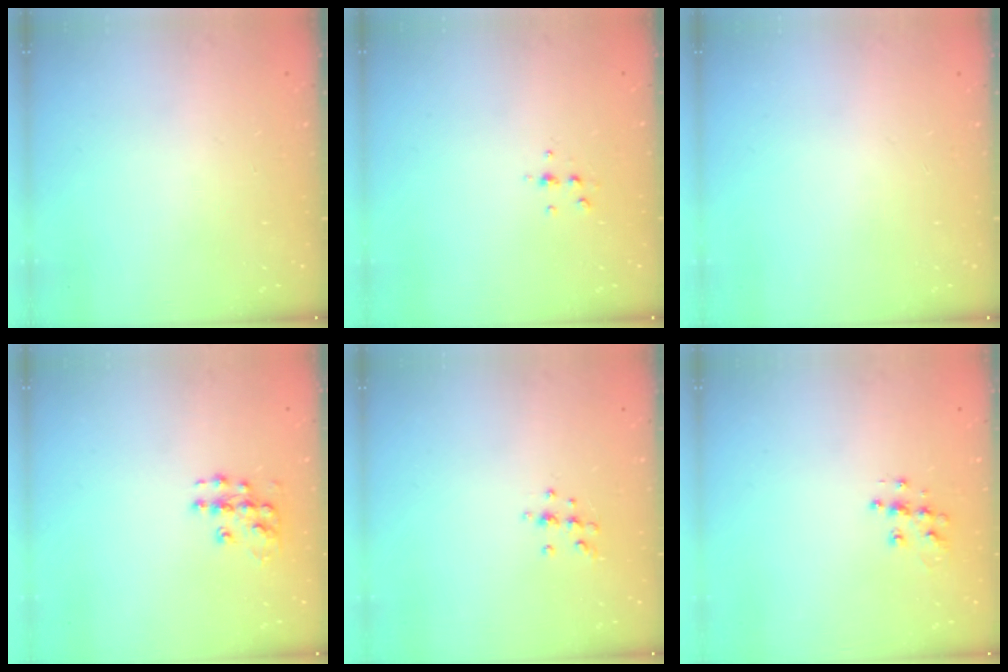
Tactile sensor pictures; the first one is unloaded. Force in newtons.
{"total": 4.7, "press": 4.6, "slide": 1.0}
{"total": 0.0}
{"total": 8.9, "press": 8.8, "slide": 0.6}
{"total": 7.0, "press": 7.0, "slide": 0.6}
{"total": 8.0, "press": 8.0, "slide": 0.4}